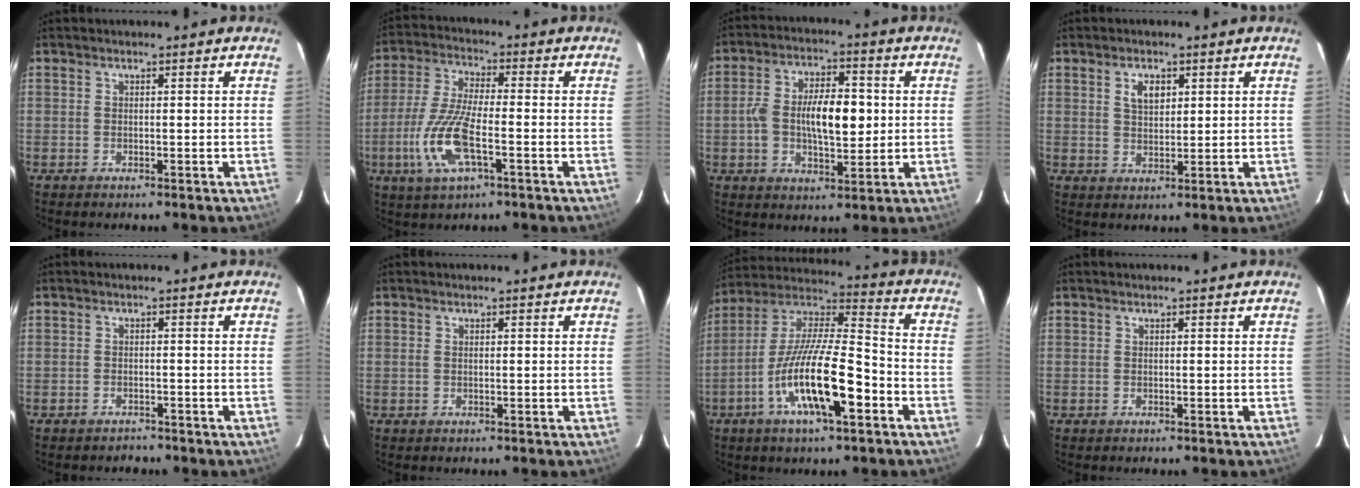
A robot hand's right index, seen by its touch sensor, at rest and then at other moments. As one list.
[{"total": 12.3, "force": [-4.2, 3.4, 11.0], "torque": [-0.239, -0.008, -0.083]}, {"total": 11.3, "force": [-0.4, 5.3, 10.0], "torque": [-0.186, 0.011, -0.007]}, {"total": 3.8, "force": [1.6, 2.2, 2.6], "torque": [-0.044, 0.005, 0.030]}, {"total": 2.0, "force": [-1.8, 0.9, 0.0], "torque": [-0.005, 0.005, -0.026]}, {"total": 0.0}, {"total": 18.0, "force": [-7.2, 4.4, 15.9], "torque": [-0.301, -0.015, -0.137]}, {"total": 0.0}]